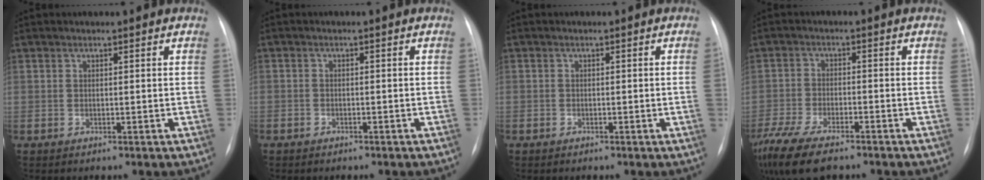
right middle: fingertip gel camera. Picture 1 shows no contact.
{"total": 1.5, "force": [-1.1, 0.9, 0.4], "torque": [-0.008, 0.003, -0.015]}
{"total": 0.7, "force": [-0.3, -0.2, 0.6], "torque": [-0.010, 0.004, -0.006]}
{"total": 12.6, "force": [-9.4, 3.9, 7.5], "torque": [-0.158, -0.024, -0.160]}